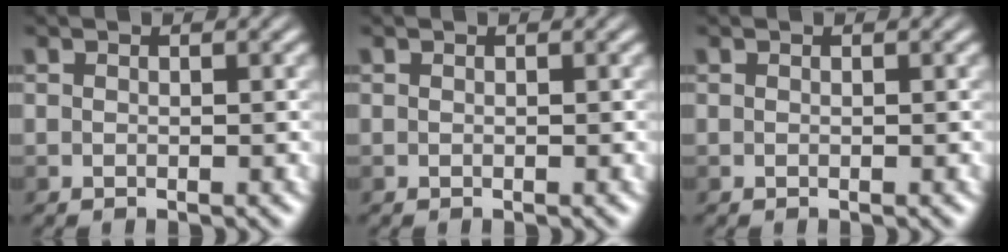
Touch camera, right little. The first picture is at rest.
{"total": 0.0}
{"total": 0.0}